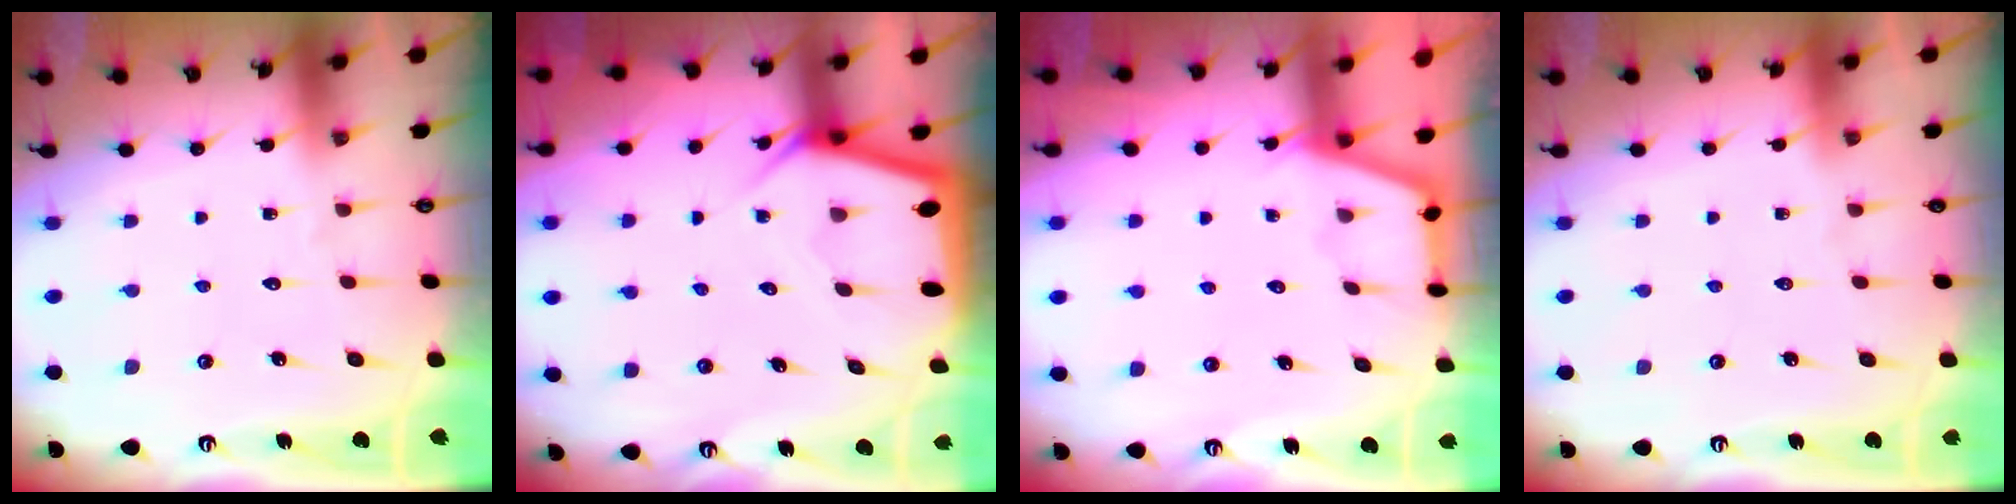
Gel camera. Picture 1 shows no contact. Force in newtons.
{"total": 3.9, "press": 3.9, "slide": 0.3}
{"total": 2.4, "press": 2.4, "slide": 0.4}
{"total": 0.6, "press": 0.6, "slide": 0.2}